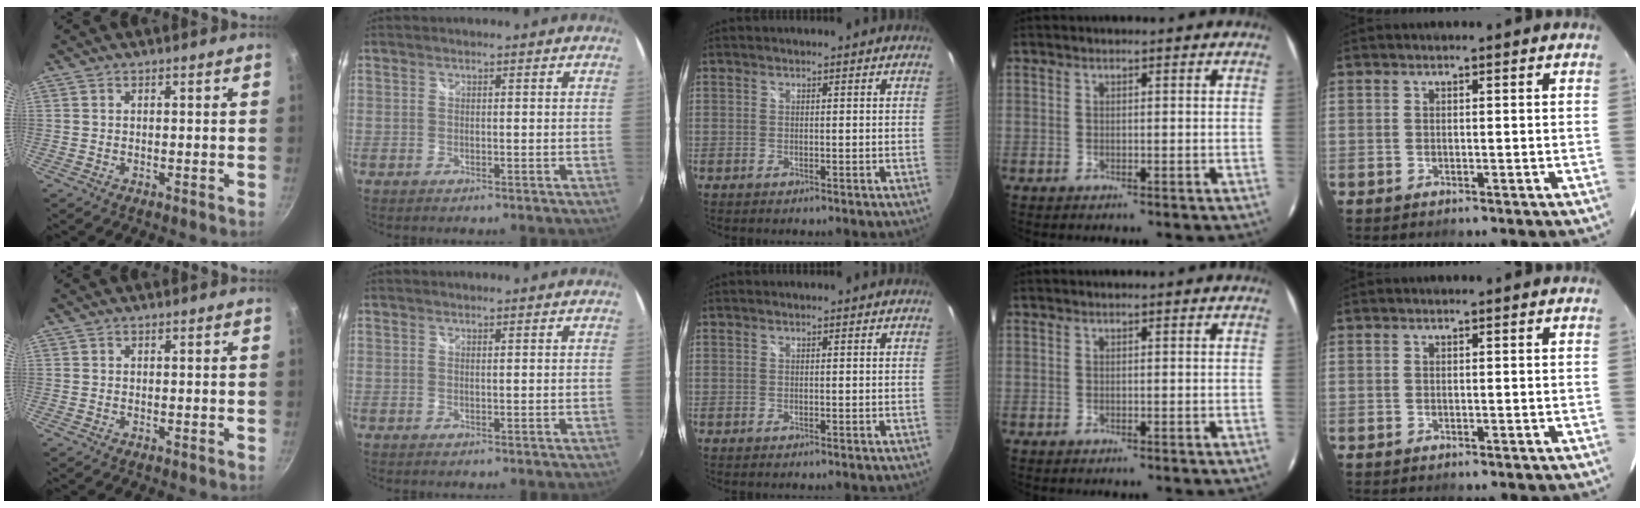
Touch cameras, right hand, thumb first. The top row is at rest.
{}